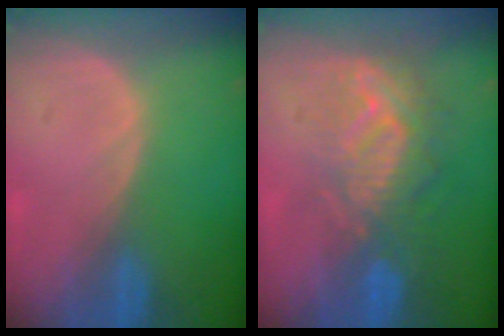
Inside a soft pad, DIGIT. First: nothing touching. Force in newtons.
{"total": 9.4, "press": 8.5, "slide": 4.1}